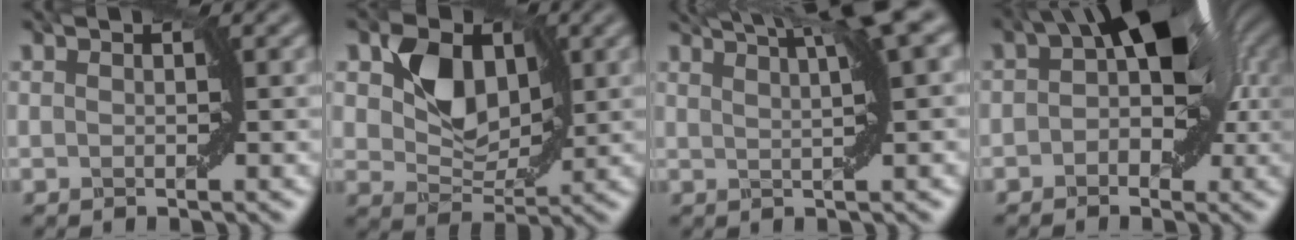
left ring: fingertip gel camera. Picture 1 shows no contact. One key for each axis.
{"total": 4.8, "fx": 1.2, "fy": 3.9, "fz": 2.5, "tx": -0.044, "ty": -0.010, "tz": 0.023}
{"total": 6.5, "fx": 4.2, "fy": 1.2, "fz": 4.9, "tx": -0.039, "ty": 0.027, "tz": 0.051}
{"total": 8.1, "fx": 1.8, "fy": 4.8, "fz": 6.2, "tx": -0.056, "ty": 0.020, "tz": 0.009}